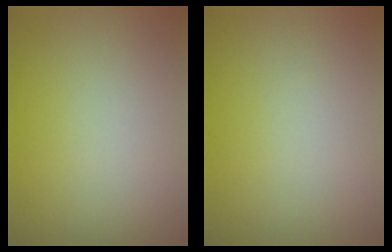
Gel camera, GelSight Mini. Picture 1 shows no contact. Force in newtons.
{"total": 0.0}